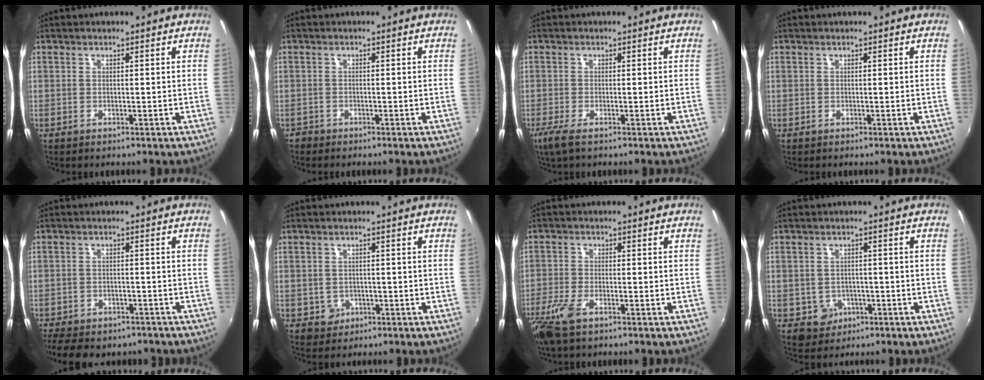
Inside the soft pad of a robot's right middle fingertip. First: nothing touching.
{"total": 1.4, "force": [-1.3, 0.7, 0.1], "torque": [-0.007, 0.000, -0.023]}
{"total": 3.3, "force": [-2.0, 0.4, 2.6], "torque": [-0.058, -0.012, -0.037]}
{"total": 0.0}
{"total": 11.9, "force": [-9.3, 5.3, 5.1], "torque": [-0.121, -0.022, -0.135]}
{"total": 3.3, "force": [-1.0, 3.1, 0.6], "torque": [-0.021, 0.000, -0.009]}
{"total": 6.7, "force": [-4.4, 2.4, 4.5], "torque": [-0.117, -0.017, -0.089]}
{"total": 4.6, "force": [-1.7, 4.2, 0.9], "torque": [-0.031, 0.005, -0.013]}